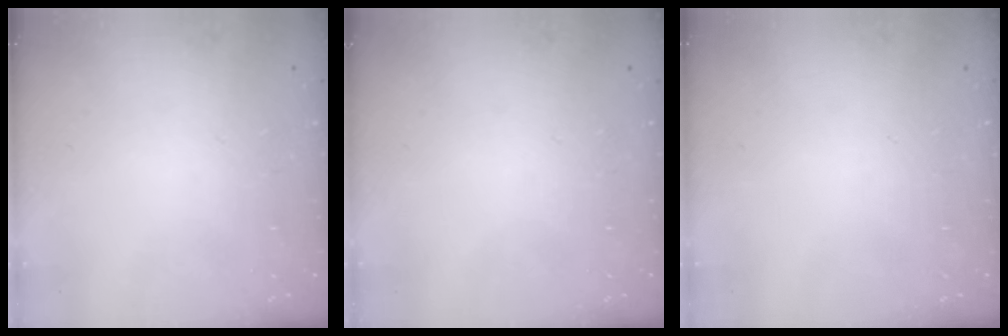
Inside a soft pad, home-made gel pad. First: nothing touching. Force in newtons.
{"total": 0.0}
{"total": 0.0}